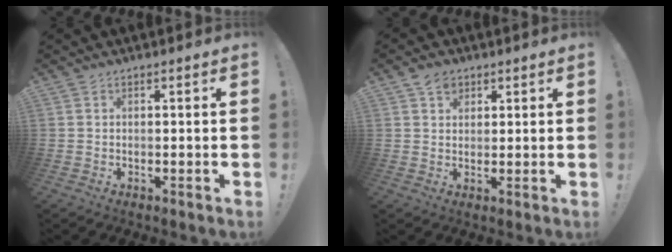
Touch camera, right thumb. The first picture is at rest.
{"total": 4.4, "force": [2.4, 3.3, 1.6], "torque": [-0.019, -0.006, 0.042]}